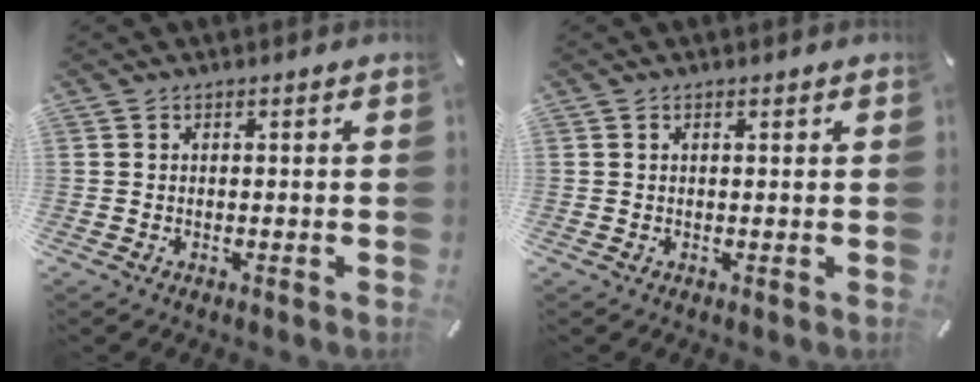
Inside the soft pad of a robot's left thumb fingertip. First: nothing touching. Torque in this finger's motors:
{"motor_torque": [-0.08, -0.37, -0.05, 0.14, -0.02]}